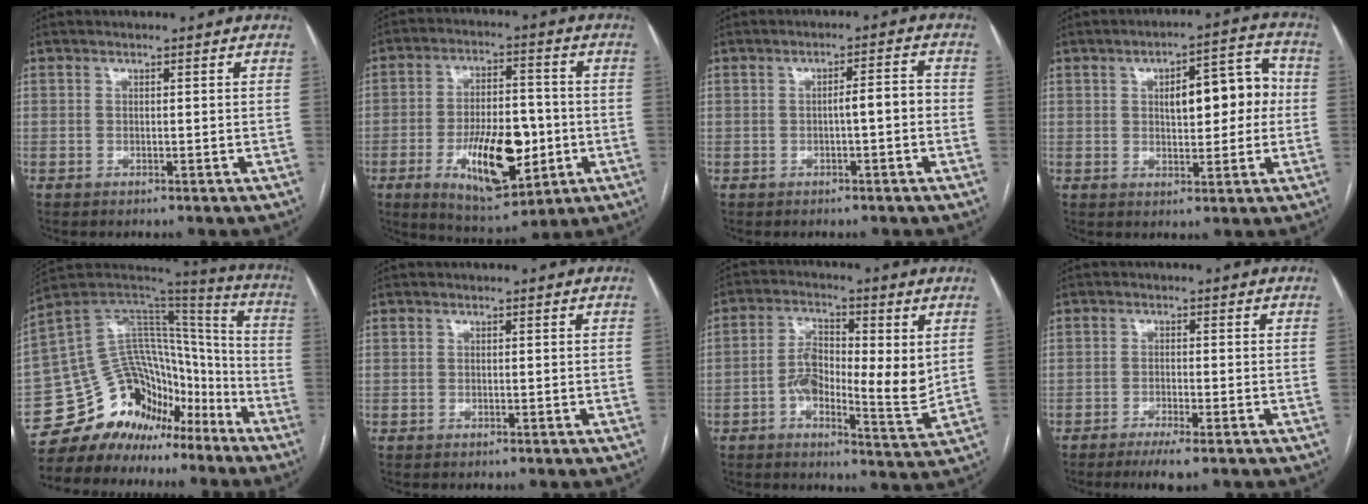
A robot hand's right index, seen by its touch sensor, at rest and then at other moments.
{"total": 14.5, "force": [-4.0, 5.7, 12.8], "torque": [-0.219, 0.000, -0.054]}
{"total": 3.5, "force": [-0.7, 0.6, 3.4], "torque": [-0.047, 0.014, -0.009]}
{"total": 9.8, "force": [1.1, 3.7, 8.9], "torque": [-0.118, 0.034, 0.020]}
{"total": 18.1, "force": [-13.2, 11.0, 5.6], "torque": [-0.096, 0.100, -0.215]}
{"total": 0.0}
{"total": 10.8, "force": [0.2, 3.9, 10.1], "torque": [-0.173, 0.006, 0.000]}
{"total": 4.0, "force": [-2.7, 0.3, 2.9], "torque": [-0.051, -0.009, -0.047]}